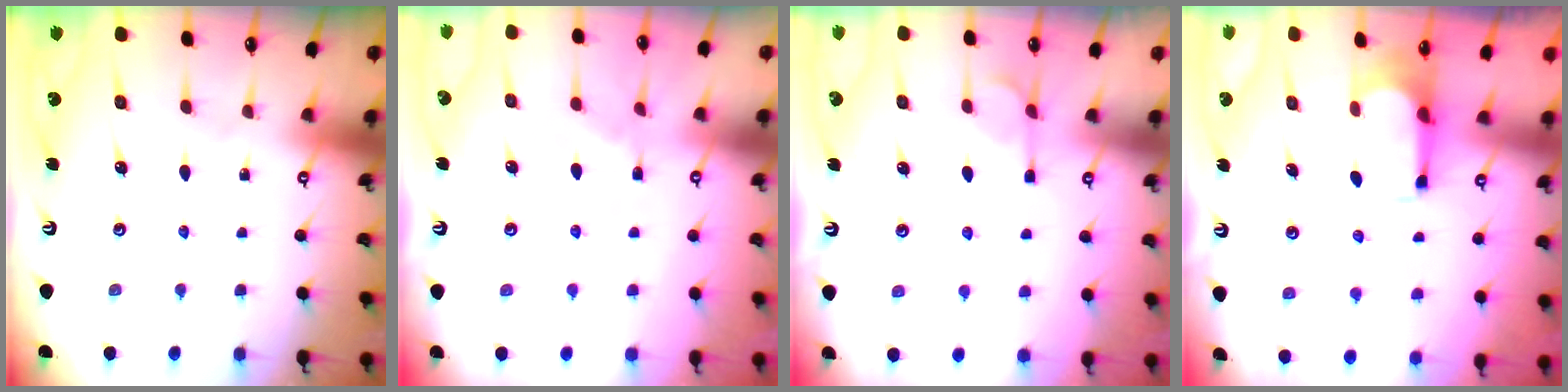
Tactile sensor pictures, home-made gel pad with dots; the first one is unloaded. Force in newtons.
{"total": 1.2, "press": 0.5, "slide": 1.1}
{"total": 3.8, "press": 3.6, "slide": 1.4}
{"total": 1.8, "press": 1.6, "slide": 0.8}